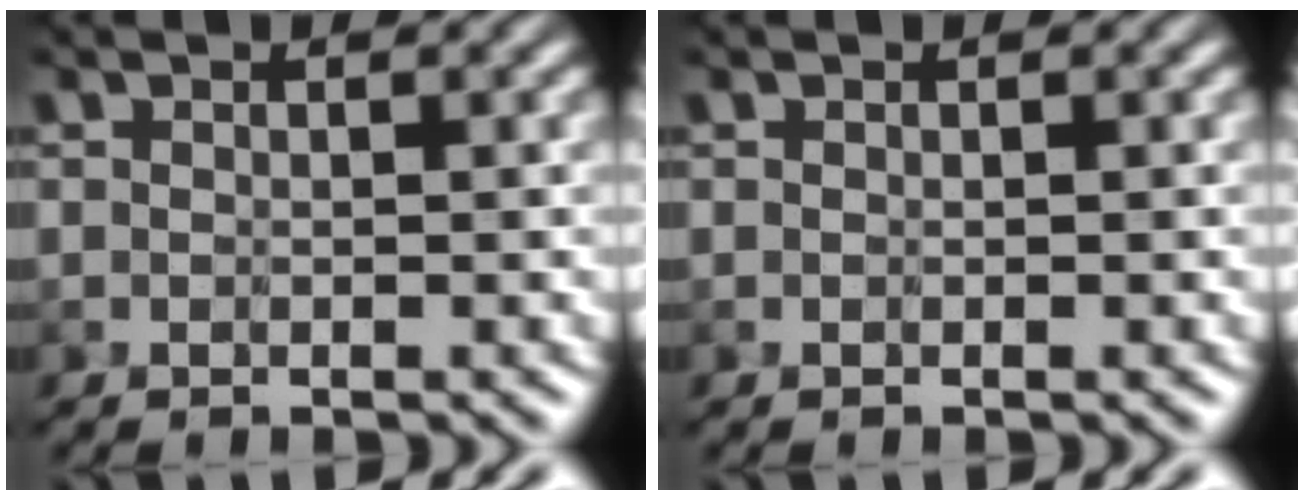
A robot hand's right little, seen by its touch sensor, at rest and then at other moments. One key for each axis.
{"total": 0.0}